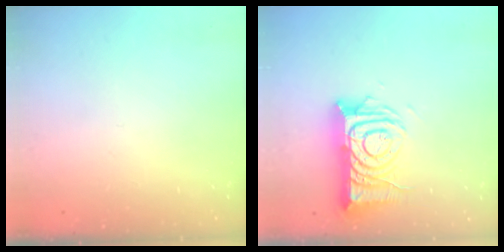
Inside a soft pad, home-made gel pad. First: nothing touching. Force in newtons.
{"total": 14.2, "press": 14.1, "slide": 1.2}